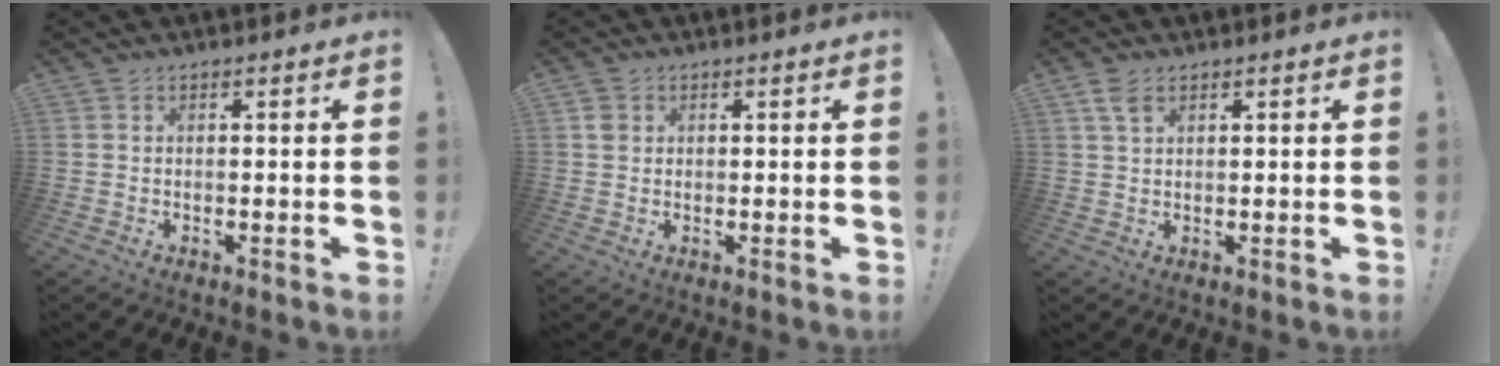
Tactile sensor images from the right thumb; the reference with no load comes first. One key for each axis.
{"total": 1.9, "fx": 0.8, "fy": 1.6, "fz": 0.6, "tx": -0.011, "ty": 0.003, "tz": 0.016}
{"total": 3.9, "fx": 2.2, "fy": 2.1, "fz": 2.6, "tx": -0.048, "ty": -0.003, "tz": 0.040}